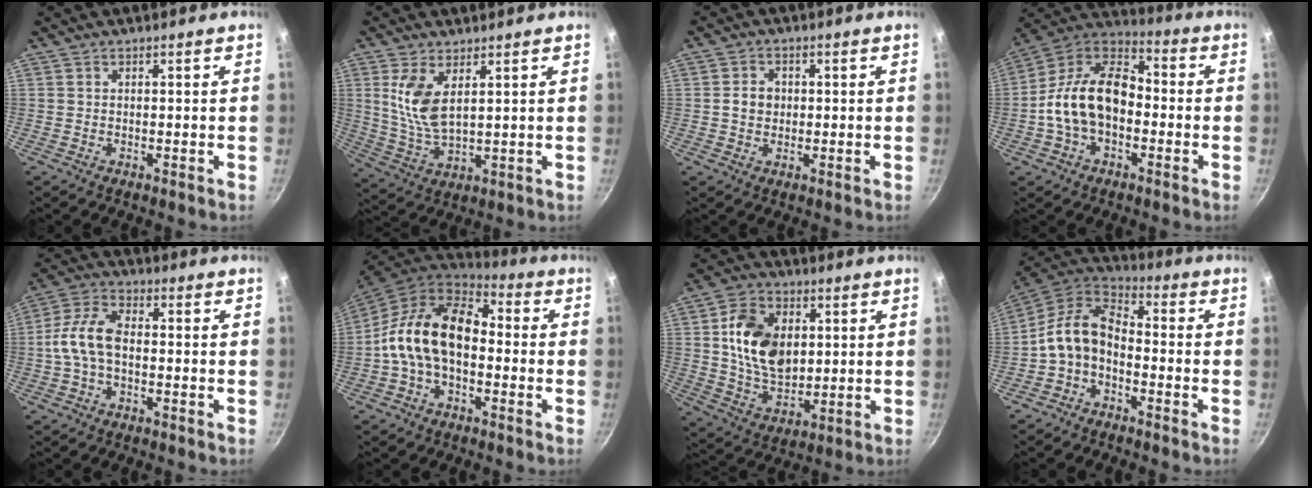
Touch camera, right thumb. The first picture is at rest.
{"total": 8.8, "force": [3.2, 4.0, 7.1], "torque": [-0.139, -0.028, 0.070]}
{"total": 3.6, "force": [0.1, 3.0, 2.0], "torque": [-0.019, 0.006, -0.002]}
{"total": 16.3, "force": [-2.4, 10.7, 12.1], "torque": [-0.185, 0.048, -0.065]}
{"total": 8.7, "force": [-1.0, 4.9, 7.2], "torque": [-0.140, 0.035, -0.032]}
{"total": 15.5, "force": [-1.2, 10.0, 11.8], "torque": [-0.187, 0.039, -0.043]}
{"total": 14.5, "force": [2.7, 9.9, 10.2], "torque": [-0.159, -0.008, 0.051]}
{"total": 10.6, "force": [-3.0, 6.8, 7.6], "torque": [-0.139, 0.055, -0.073]}